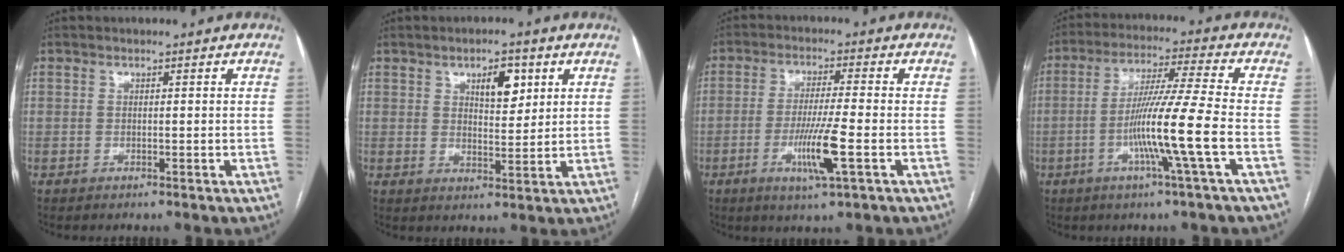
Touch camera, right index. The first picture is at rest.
{"total": 5.6, "force": [2.6, 2.2, 4.4], "torque": [-0.070, 0.001, 0.043]}
{"total": 8.2, "force": [-2.7, -0.3, 7.7], "torque": [-0.145, -0.016, -0.049]}
{"total": 11.5, "force": [-3.5, -2.0, 10.8], "torque": [-0.203, -0.009, -0.068]}